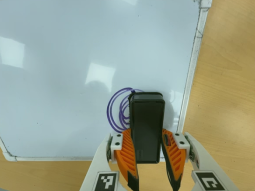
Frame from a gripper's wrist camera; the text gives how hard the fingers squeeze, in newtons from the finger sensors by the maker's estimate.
{"total": 13.2, "left": 13.0, "right": 13.3}